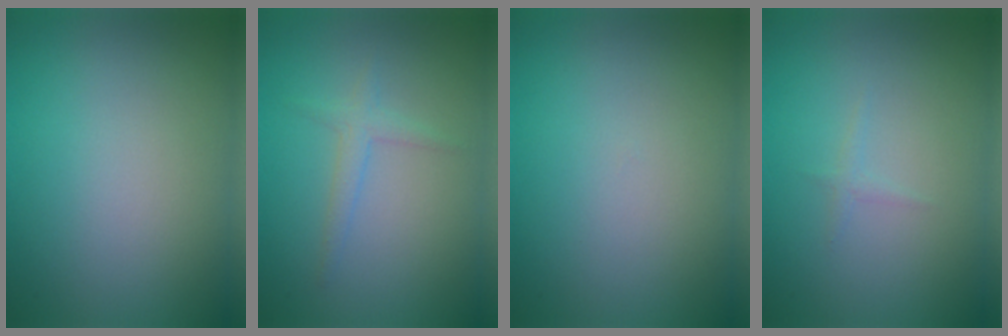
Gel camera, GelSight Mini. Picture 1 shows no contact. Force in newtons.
{"total": 1.4, "press": 1.4, "slide": 0.1}
{"total": 0.0}
{"total": 1.0, "press": 0.9, "slide": 0.2}